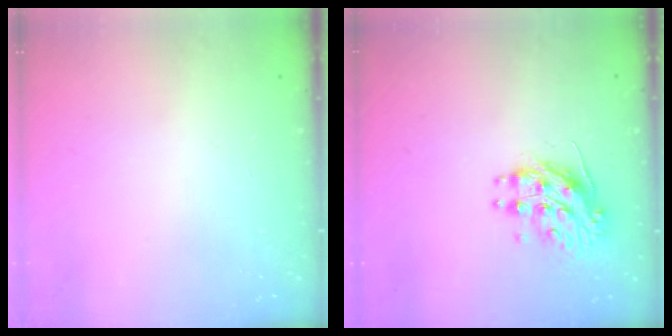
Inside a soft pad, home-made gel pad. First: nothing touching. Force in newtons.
{"total": 10.2, "press": 10.2, "slide": 0.8}